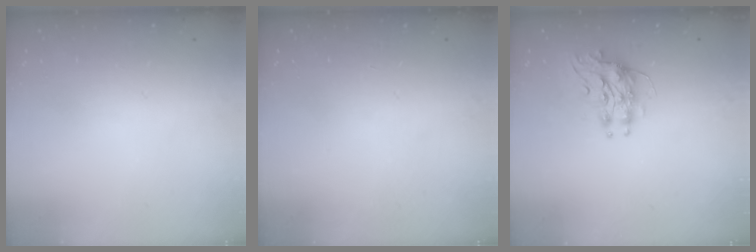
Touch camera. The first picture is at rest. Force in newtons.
{"total": 0.0}
{"total": 8.1, "press": 8.1, "slide": 0.2}